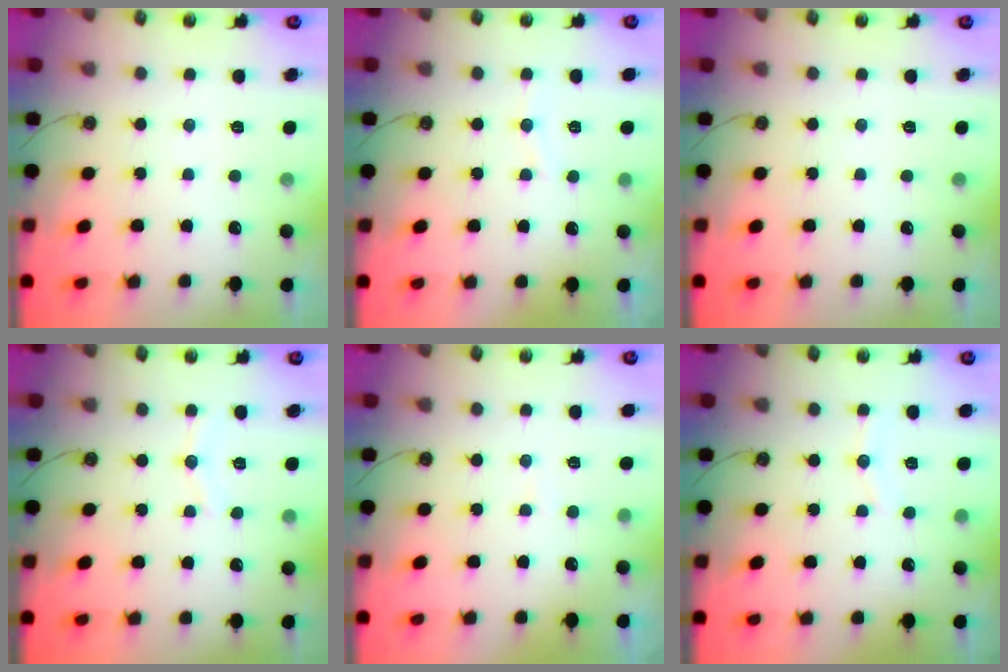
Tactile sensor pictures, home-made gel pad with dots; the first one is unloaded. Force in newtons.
{"total": 3.8, "press": 3.6, "slide": 1.1}
{"total": 0.0}
{"total": 4.7, "press": 4.7, "slide": 0.5}
{"total": 4.1, "press": 4.0, "slide": 0.9}
{"total": 6.3, "press": 6.1, "slide": 1.5}